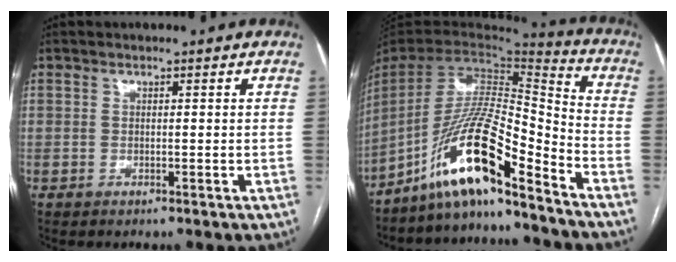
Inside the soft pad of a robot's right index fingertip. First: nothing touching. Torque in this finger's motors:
{"motor_torque": [1.14, -0.99, 0.51, 0.20]}